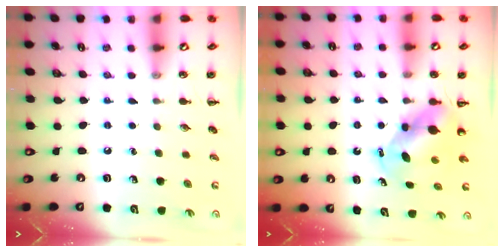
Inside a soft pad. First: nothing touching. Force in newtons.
{"total": 5.3, "press": 5.1, "slide": 1.4}